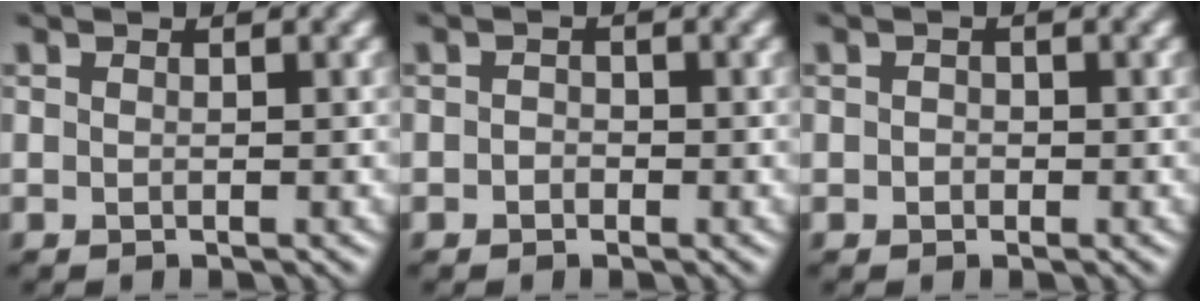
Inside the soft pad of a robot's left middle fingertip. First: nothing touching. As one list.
[{"total": 0.7, "force": [-0.6, 0.5, 0.0], "torque": [0.005, 0.000, -0.012]}, {"total": 0.6, "force": [-0.3, 0.5, 0.1], "torque": [0.003, -0.002, -0.006]}]